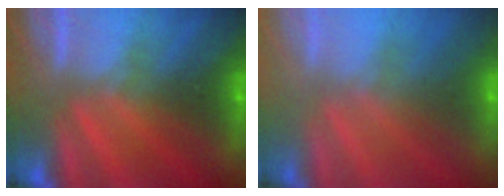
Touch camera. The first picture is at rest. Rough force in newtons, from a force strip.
{"total": 2.9}